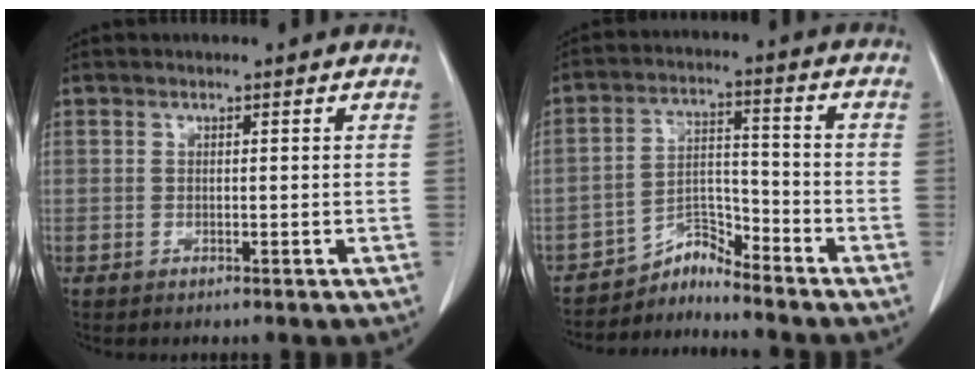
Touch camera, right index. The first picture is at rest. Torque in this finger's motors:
{"motor_torque": [-0.50, -0.44, -0.25, -0.10]}